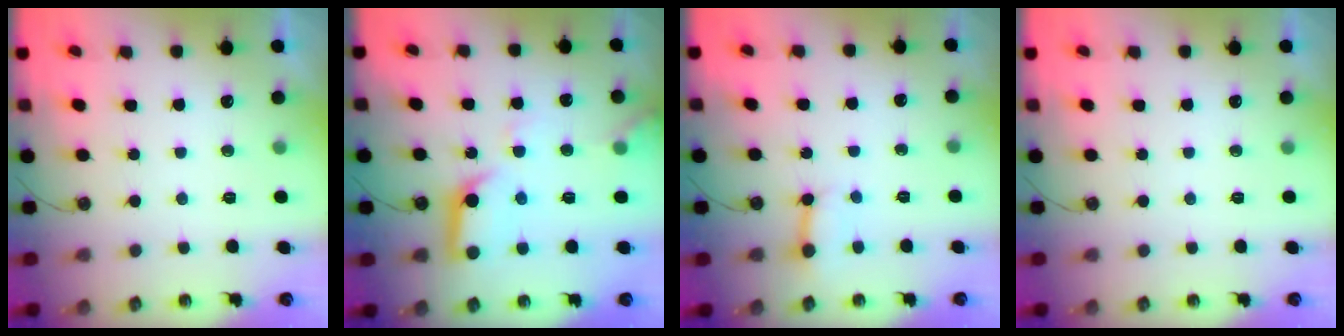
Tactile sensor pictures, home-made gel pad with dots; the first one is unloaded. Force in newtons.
{"total": 14.1, "press": 14.1, "slide": 1.3}
{"total": 5.3, "press": 5.2, "slide": 0.6}
{"total": 0.0}